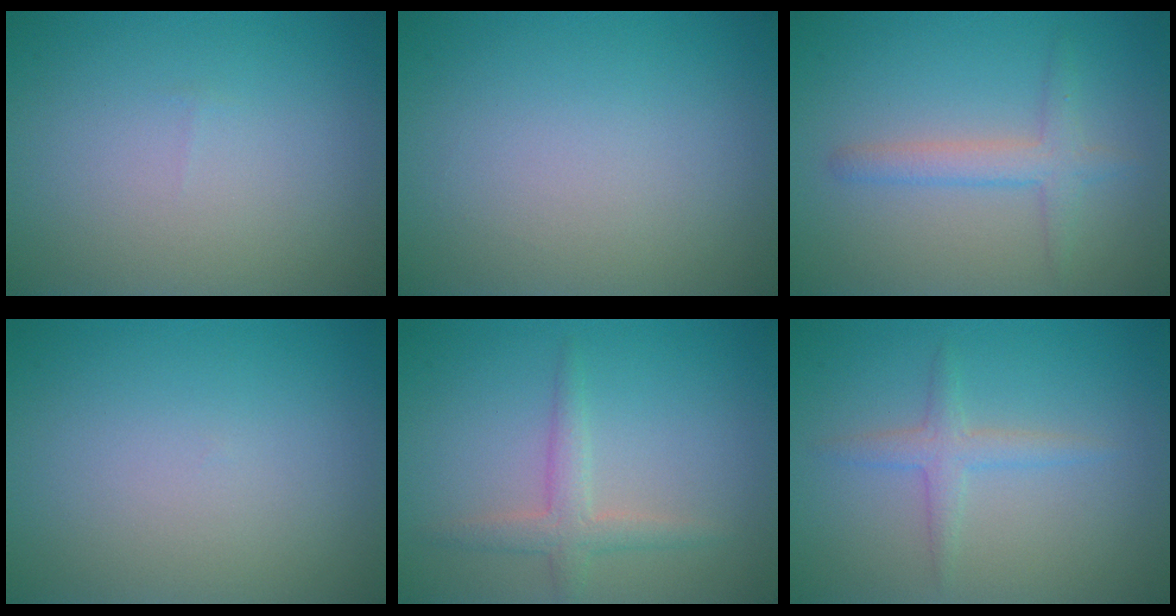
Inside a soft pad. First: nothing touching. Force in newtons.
{"total": 0.0}
{"total": 2.4, "press": 2.4, "slide": 0.1}
{"total": 0.0}
{"total": 2.4, "press": 2.4, "slide": 0.0}
{"total": 1.9, "press": 1.9, "slide": 0.1}